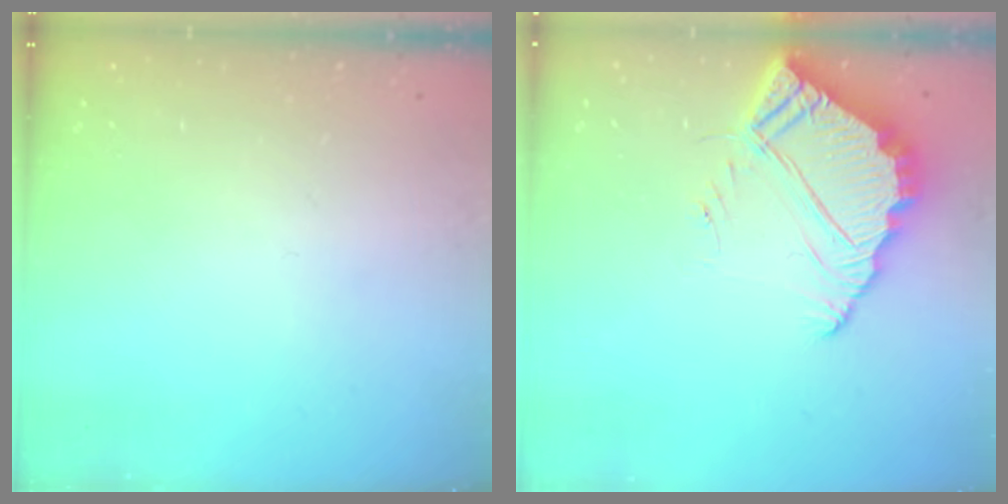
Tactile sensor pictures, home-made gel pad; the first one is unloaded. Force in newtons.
{"total": 7.2, "press": 7.2, "slide": 0.5}